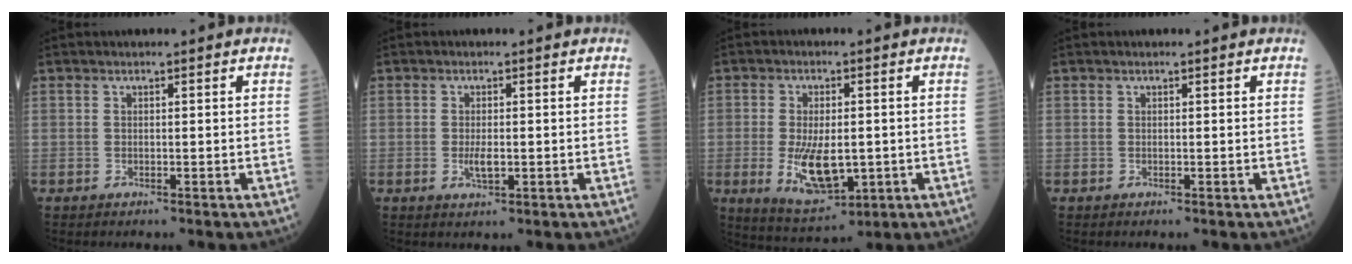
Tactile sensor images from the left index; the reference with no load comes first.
{"total": 2.2, "force": [-0.3, 0.8, 2.1], "torque": [-0.044, -0.002, -0.003]}
{"total": 9.1, "force": [-1.6, 3.9, 8.0], "torque": [-0.154, -0.018, -0.015]}
{"total": 0.0}